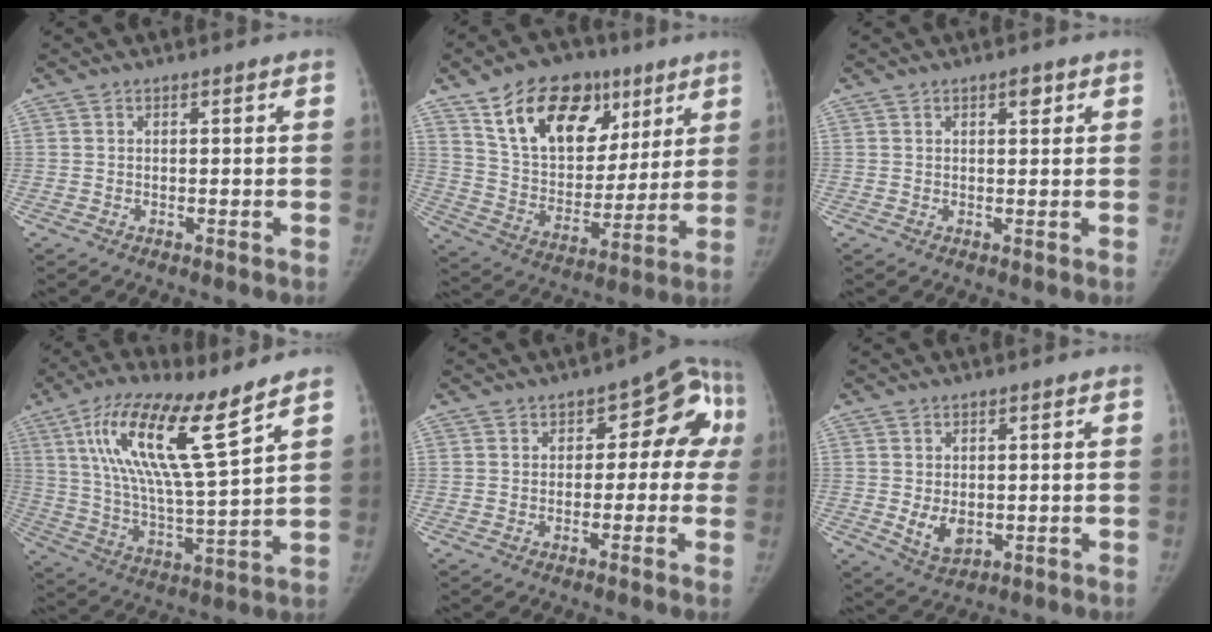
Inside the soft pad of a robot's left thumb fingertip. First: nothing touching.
{"total": 22.0, "force": [11.4, 13.8, 12.9], "torque": [-0.165, -0.026, 0.196]}
{"total": 1.8, "force": [1.0, 0.9, 1.3], "torque": [-0.011, -0.003, 0.014]}
{"total": 18.0, "force": [9.9, 3.1, 14.7], "torque": [-0.269, -0.045, 0.186]}
{"total": 9.1, "force": [0.3, 6.4, 6.4], "torque": [-0.010, 0.030, -0.013]}
{"total": 4.9, "force": [-0.3, 3.4, 3.5], "torque": [-0.048, -0.012, 0.008]}